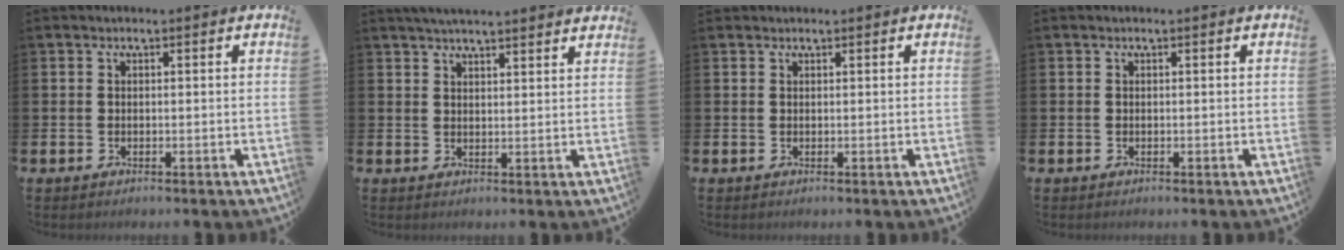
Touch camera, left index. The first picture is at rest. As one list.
[{"total": 3.6, "force": [3.5, -0.1, 0.7], "torque": [-0.018, -0.013, 0.064]}, {"total": 0.6, "force": [0.6, 0.2, -0.1], "torque": [0.014, -0.004, 0.009]}, {"total": 0.0}]